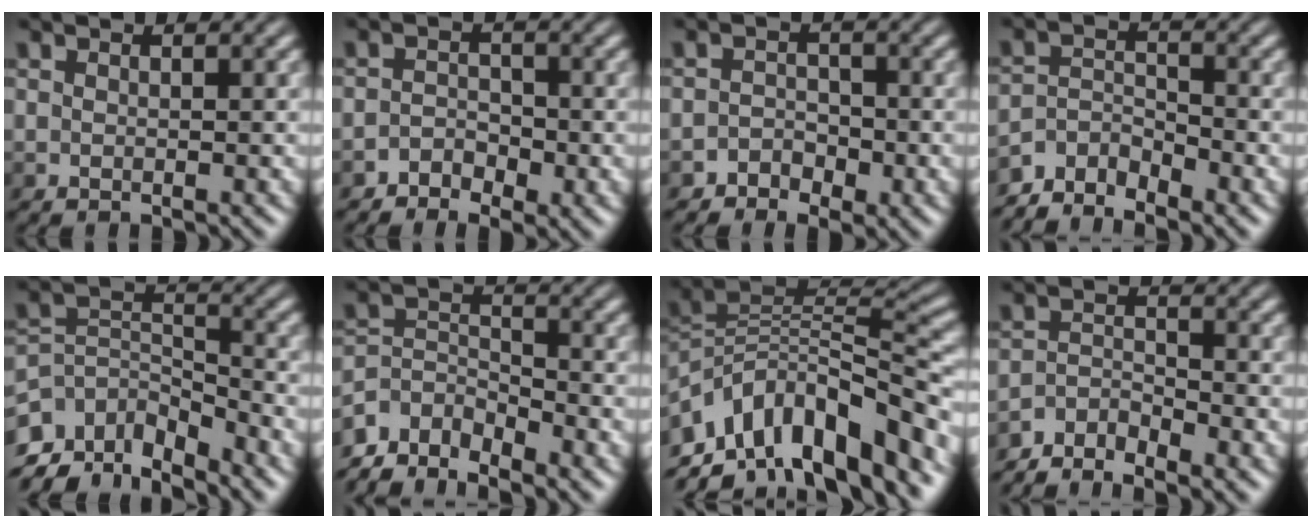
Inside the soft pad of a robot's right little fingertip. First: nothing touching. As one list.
[{"total": 2.3, "force": [-1.4, 1.5, 1.0], "torque": [-0.011, 0.003, -0.029]}, {"total": 2.0, "force": [-1.3, 1.4, 0.5], "torque": [0.000, 0.006, -0.026]}, {"total": 3.7, "force": [-3.4, 1.3, 0.8], "torque": [-0.013, 0.001, -0.074]}, {"total": 7.1, "force": [-5.1, 3.1, 3.8], "torque": [-0.063, -0.008, -0.103]}, {"total": 4.9, "force": [-4.2, 1.9, 1.6], "torque": [-0.026, -0.003, -0.088]}, {"total": 12.5, "force": [-6.1, 6.1, 9.0], "torque": [-0.157, 0.024, -0.106]}, {"total": 3.4, "force": [-3.1, 0.9, 0.9], "torque": [-0.018, -0.001, -0.069]}]